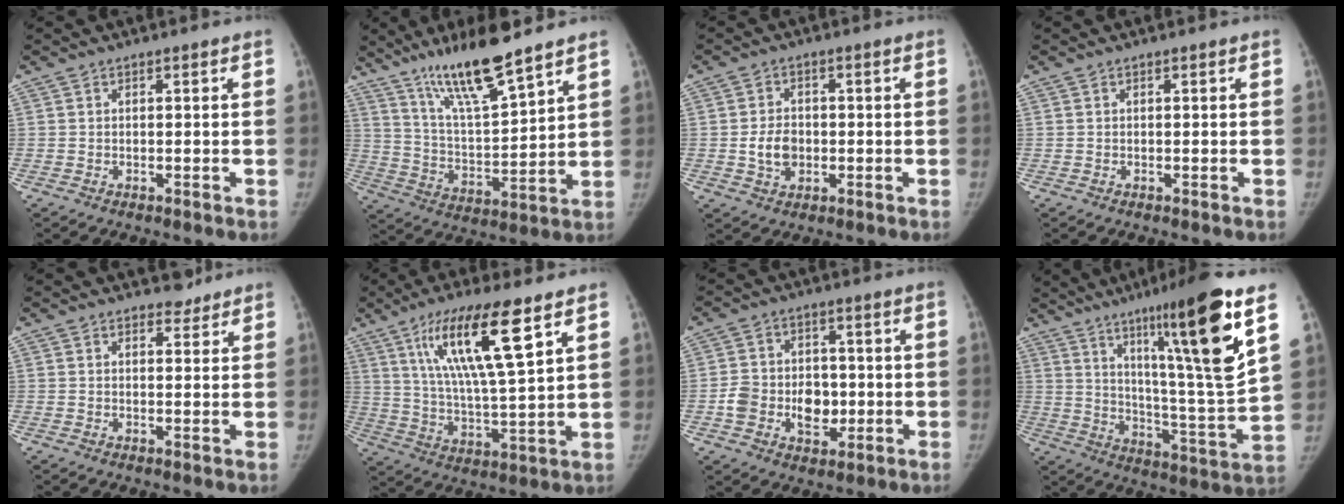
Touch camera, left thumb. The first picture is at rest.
{"total": 15.4, "force": [11.4, 2.1, 10.1], "torque": [-0.168, -0.068, 0.213]}
{"total": 5.0, "force": [-0.6, 3.8, 3.2], "torque": [-0.044, 0.003, -0.008]}
{"total": 0.0}
{"total": 2.3, "force": [2.1, 1.0, 0.2], "torque": [0.011, -0.015, 0.027]}
{"total": 16.8, "force": [8.4, 2.7, 14.3], "torque": [-0.258, -0.039, 0.156]}
{"total": 10.1, "force": [-1.9, 7.6, 6.4], "torque": [-0.070, 0.012, -0.026]}
{"total": 23.9, "force": [12.1, 2.1, 20.5], "torque": [-0.295, -0.053, 0.194]}